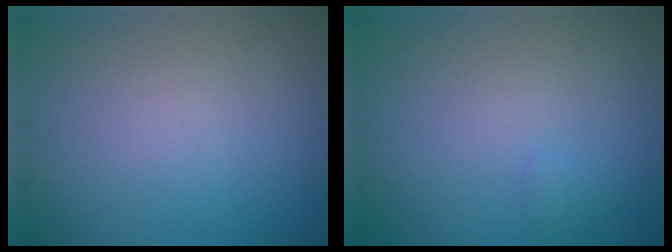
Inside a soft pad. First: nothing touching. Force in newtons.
{"total": 0.6, "press": 0.6, "slide": 0.1}